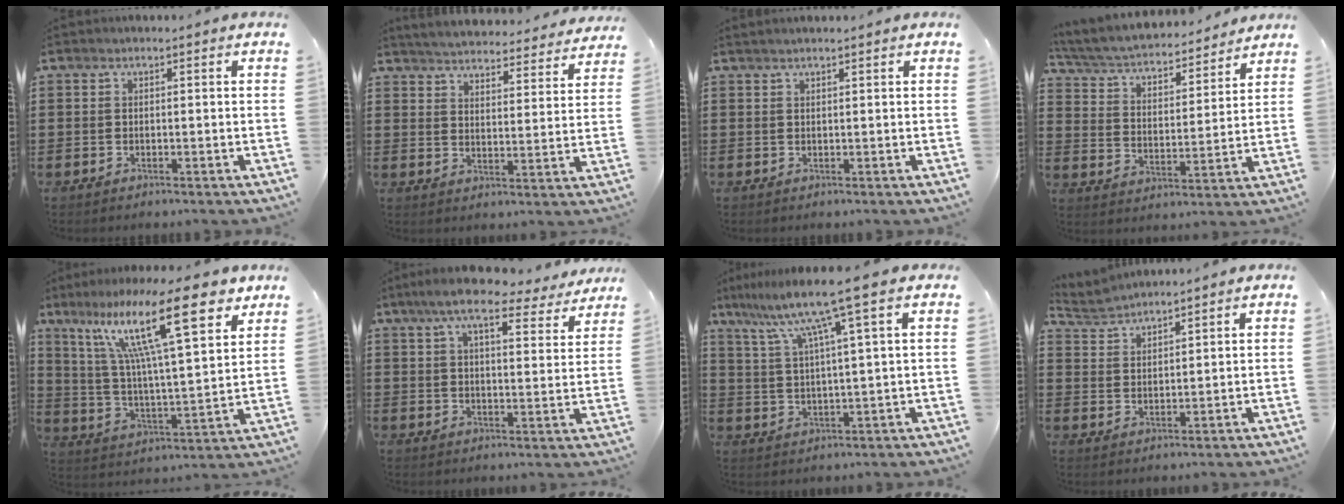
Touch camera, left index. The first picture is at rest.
{"total": 4.5, "force": [4.5, -0.2, 0.4], "torque": [-0.031, -0.035, 0.076]}
{"total": 0.7, "force": [0.6, 0.0, 0.4], "torque": [-0.007, -0.001, 0.011]}
{"total": 4.6, "force": [4.3, 0.8, 1.6], "torque": [-0.053, -0.031, 0.067]}
{"total": 17.8, "force": [11.2, 3.8, 13.3], "torque": [-0.247, -0.042, 0.180]}
{"total": 9.6, "force": [7.9, 1.6, 5.3], "torque": [-0.109, -0.025, 0.140]}
{"total": 10.2, "force": [6.5, -0.6, 7.8], "torque": [-0.172, -0.020, 0.104]}
{"total": 2.8, "force": [2.8, 0.2, -0.3], "torque": [-0.007, -0.007, 0.052]}